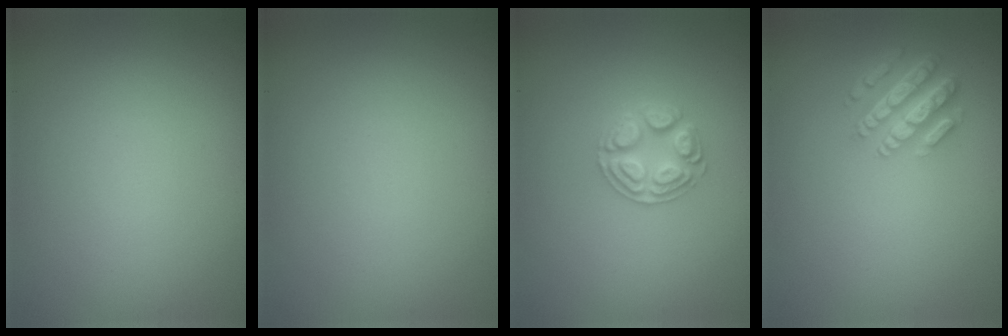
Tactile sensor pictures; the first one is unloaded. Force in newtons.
{"total": 0.0}
{"total": 2.5, "press": 2.5, "slide": 0.4}
{"total": 4.2, "press": 3.4, "slide": 2.5}